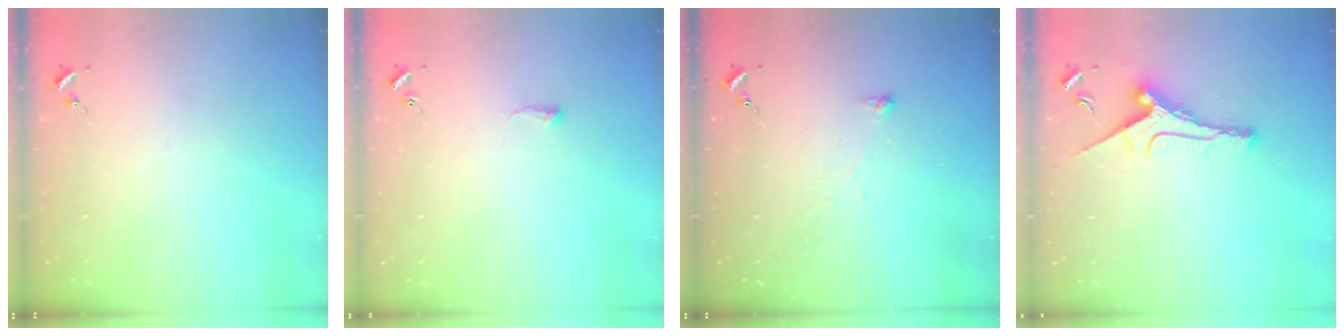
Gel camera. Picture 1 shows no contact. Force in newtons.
{"total": 3.9, "press": 3.9, "slide": 0.6}
{"total": 2.9, "press": 2.8, "slide": 0.4}
{"total": 10.4, "press": 10.4, "slide": 0.2}